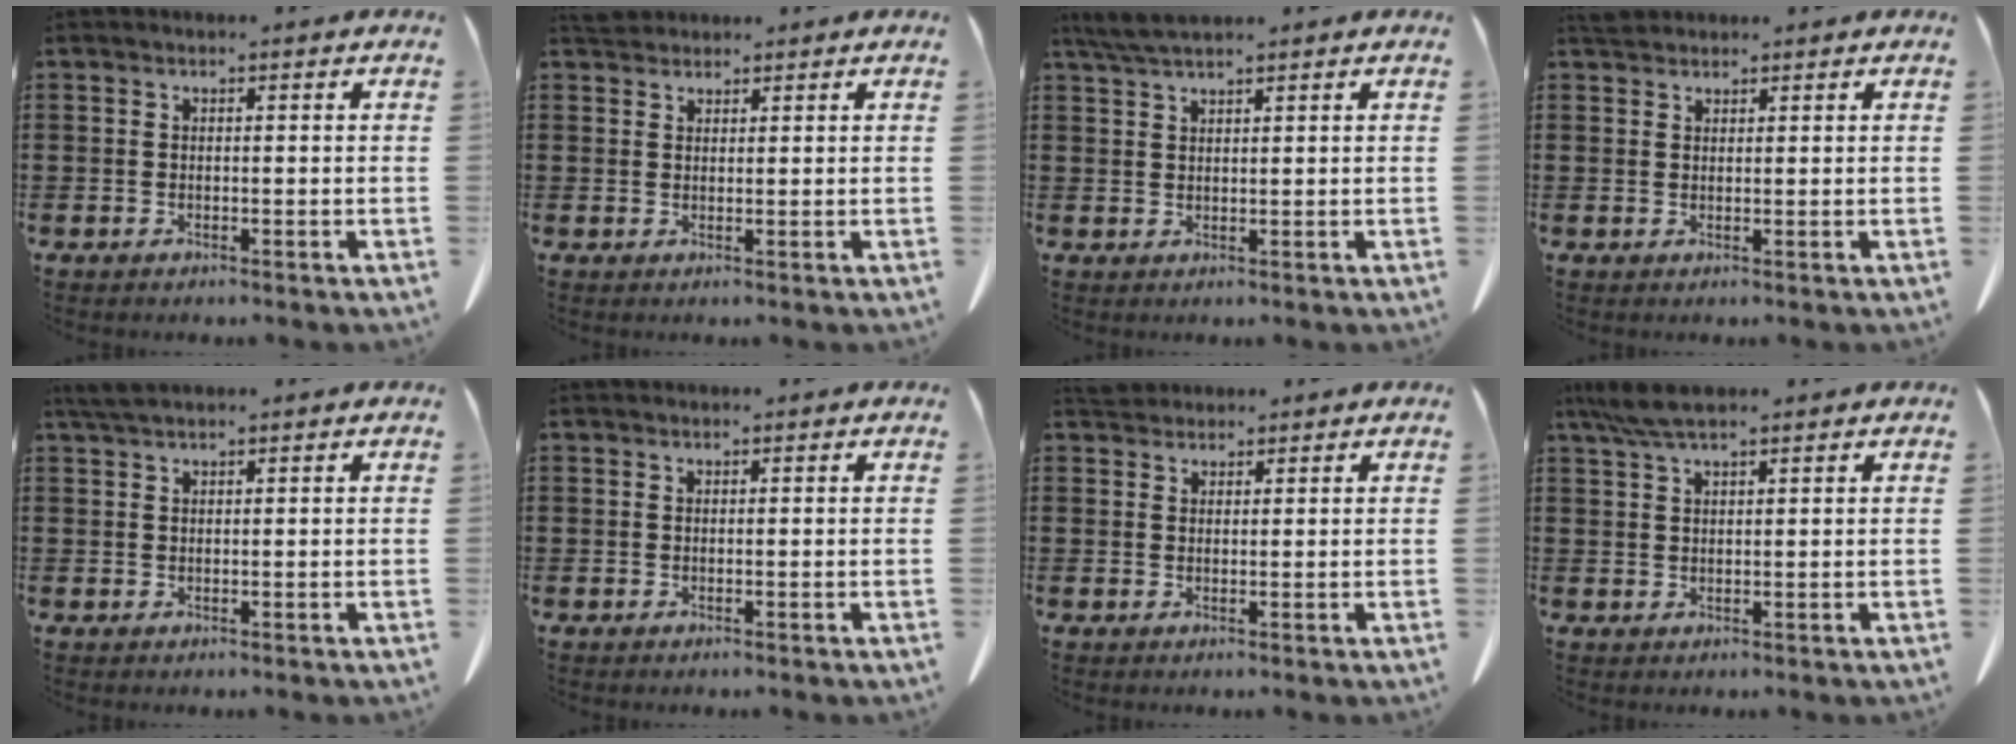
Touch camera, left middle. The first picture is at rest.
{"total": 2.5, "force": [2.2, 0.9, 0.7], "torque": [-0.022, 0.000, 0.046]}
{"total": 3.1, "force": [2.6, 0.3, 1.7], "torque": [-0.041, -0.003, 0.050]}
{"total": 1.9, "force": [1.7, 0.6, 0.6], "torque": [-0.018, 0.002, 0.036]}
{"total": 2.0, "force": [1.6, 0.3, 1.3], "torque": [-0.029, -0.002, 0.031]}
{"total": 0.0}
{"total": 2.8, "force": [2.5, 0.9, 0.8], "torque": [-0.023, 0.000, 0.050]}
{"total": 4.8, "force": [3.5, 0.8, 3.2], "torque": [-0.070, -0.002, 0.065]}